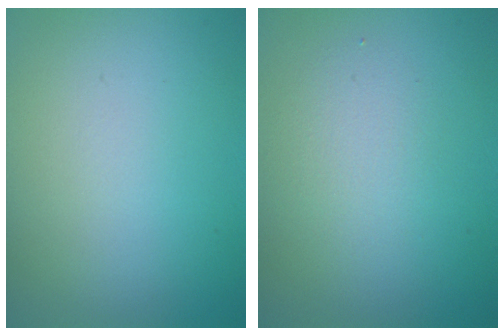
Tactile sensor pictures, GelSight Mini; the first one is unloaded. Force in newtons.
{"total": 2.0, "press": 2.0, "slide": 0.2}